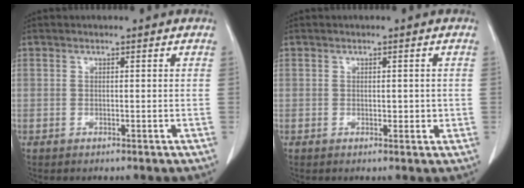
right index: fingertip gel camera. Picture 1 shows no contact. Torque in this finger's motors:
{"motor_torque": [0.04, 0.02, 0.00, 0.01]}